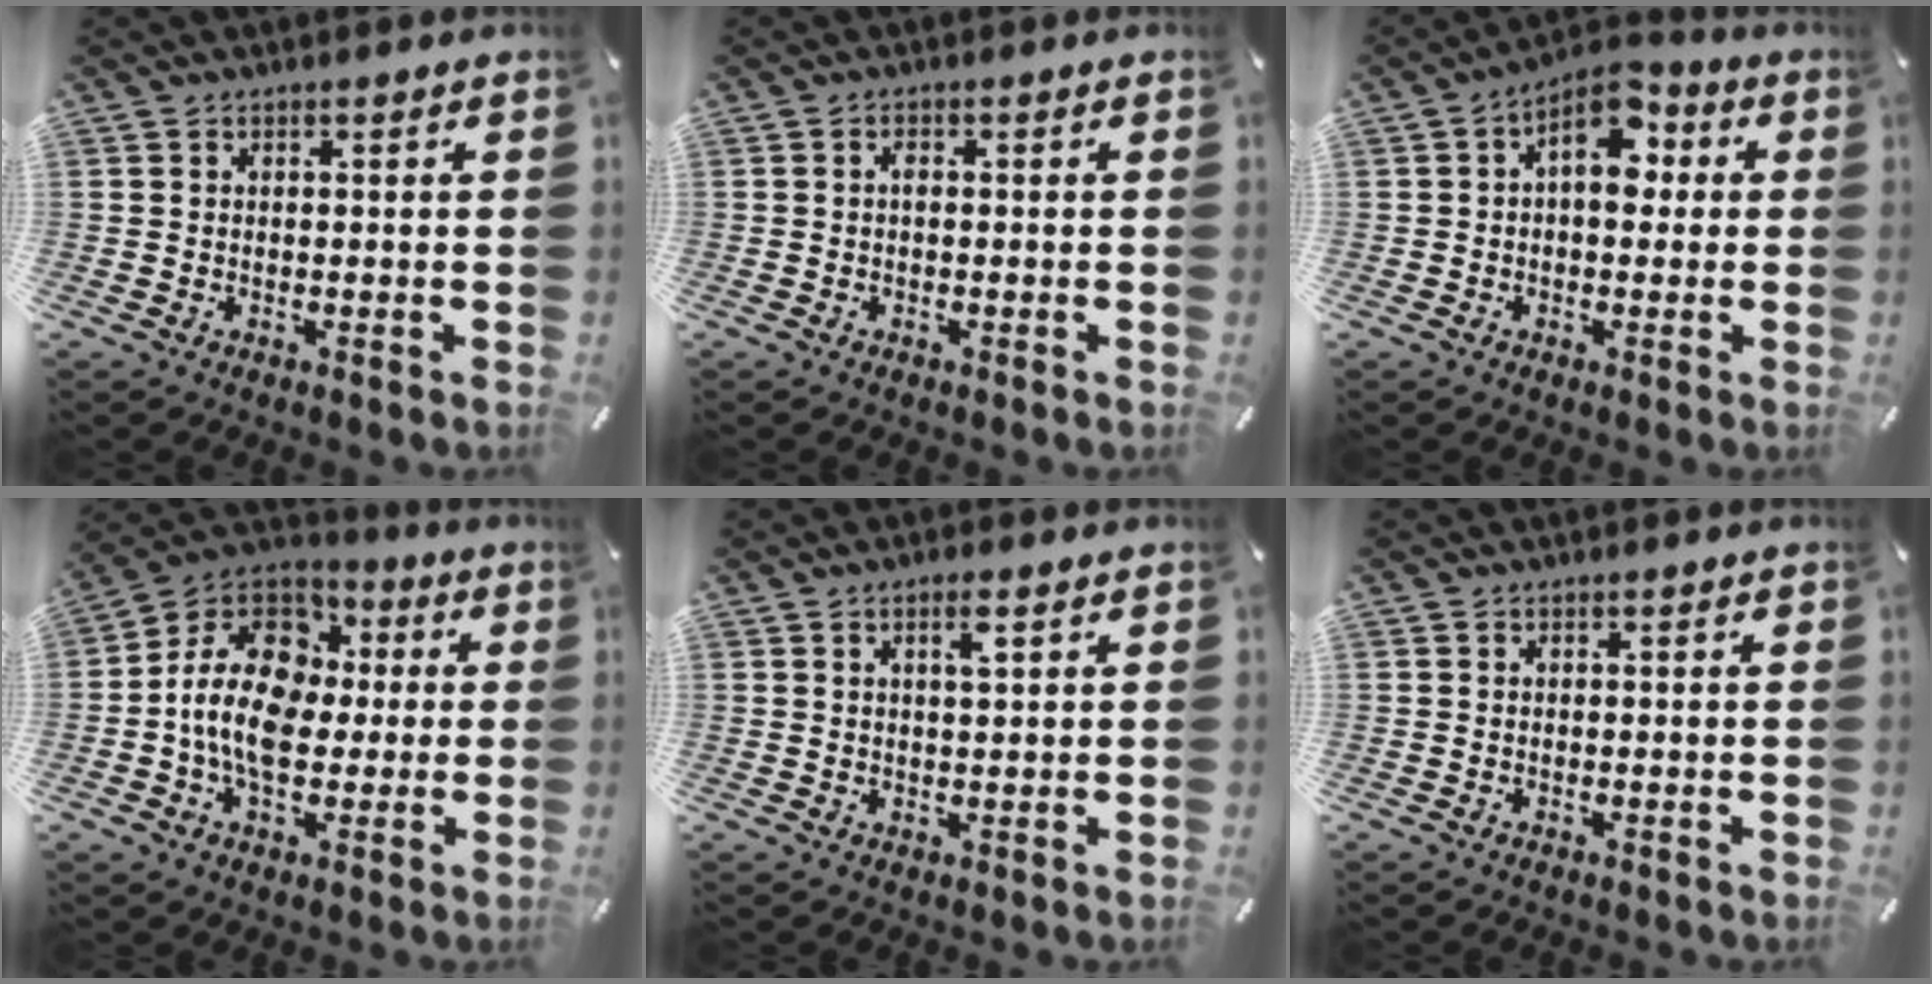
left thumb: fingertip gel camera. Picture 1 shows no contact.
{"total": 1.1, "force": [-0.2, 0.4, 1.0], "torque": [-0.020, 0.001, -0.004]}
{"total": 8.5, "force": [2.3, 5.1, 6.4], "torque": [-0.086, -0.010, 0.035]}
{"total": 15.4, "force": [-2.2, 11.5, 10.0], "torque": [-0.214, 0.017, -0.046]}
{"total": 2.7, "force": [1.3, 0.3, 2.3], "torque": [-0.050, 0.004, 0.020]}
{"total": 0.0}